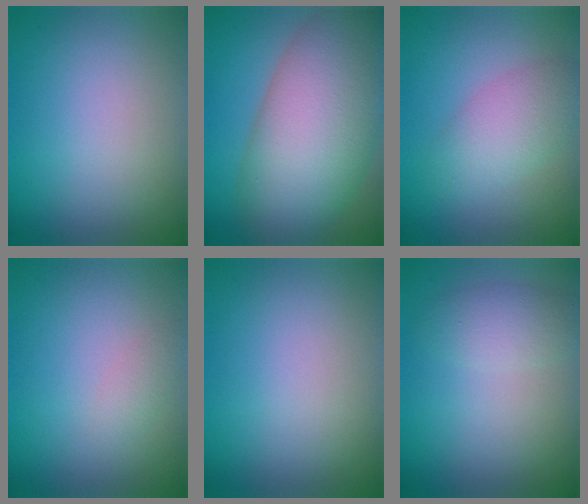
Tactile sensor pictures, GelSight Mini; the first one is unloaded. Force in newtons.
{"total": 13.0, "press": 12.9, "slide": 0.5}
{"total": 3.7, "press": 3.7, "slide": 0.2}
{"total": 1.1, "press": 1.1, "slide": 0.0}
{"total": 0.0}
{"total": 2.5, "press": 2.5, "slide": 0.1}